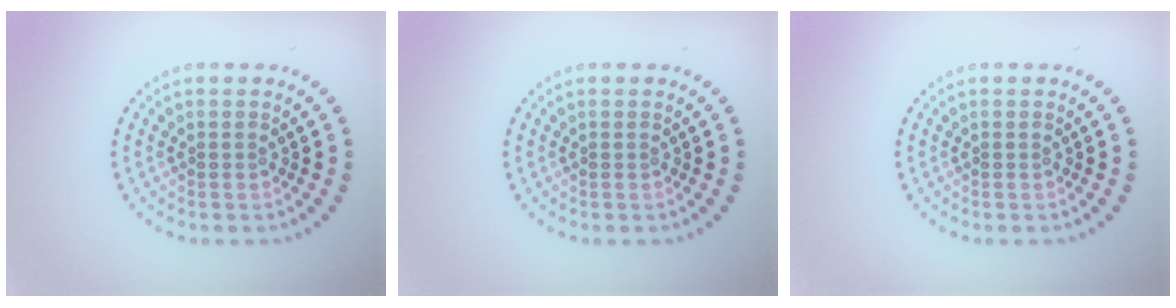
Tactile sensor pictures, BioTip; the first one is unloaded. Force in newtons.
{"total": 0.0}
{"total": 0.0}